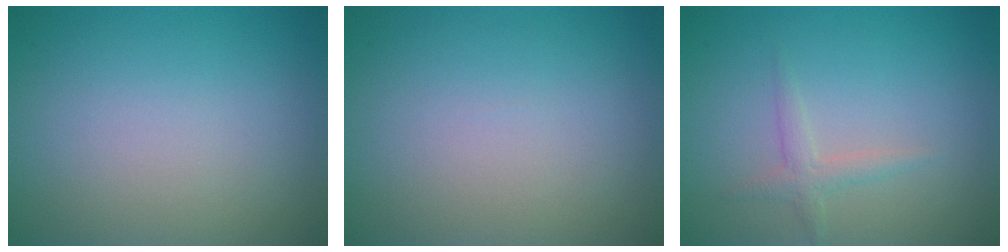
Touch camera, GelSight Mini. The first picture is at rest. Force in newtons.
{"total": 0.0}
{"total": 1.5, "press": 1.5, "slide": 0.0}